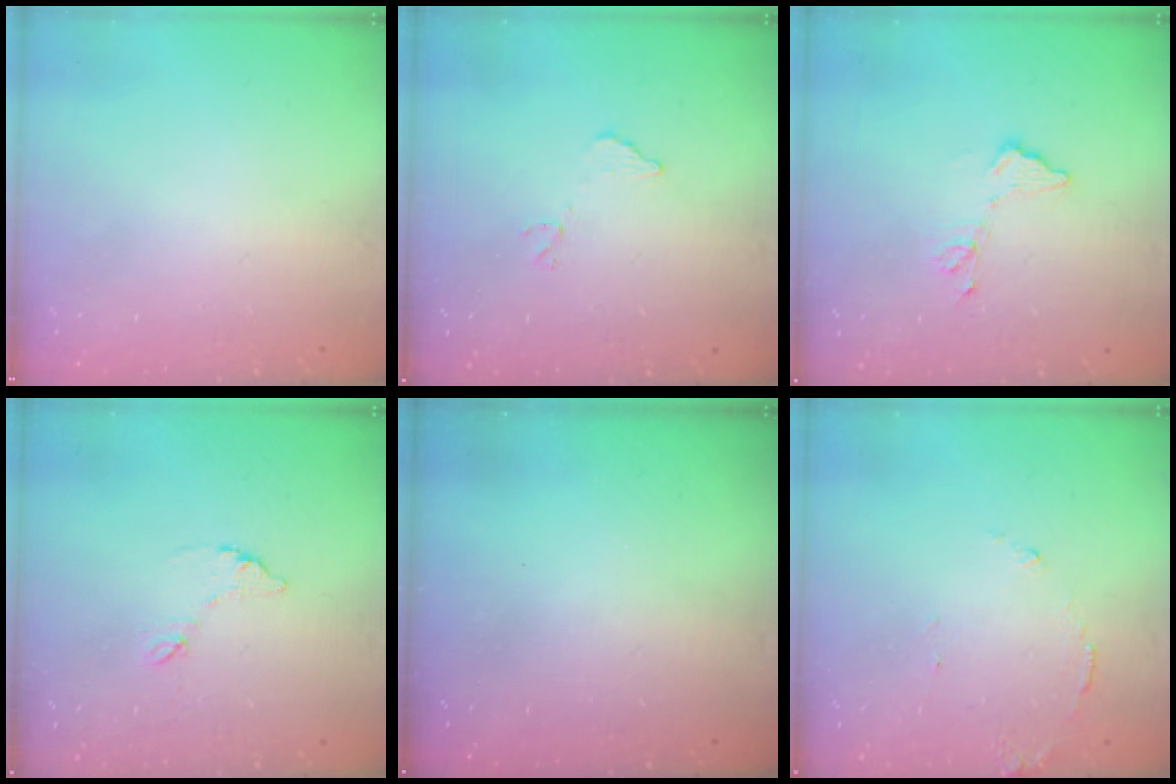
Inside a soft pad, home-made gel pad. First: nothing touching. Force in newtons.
{"total": 7.6, "press": 7.6, "slide": 0.3}
{"total": 8.0, "press": 8.0, "slide": 0.4}
{"total": 7.3, "press": 7.3, "slide": 0.4}
{"total": 3.1, "press": 3.1, "slide": 0.1}
{"total": 7.8, "press": 7.8, "slide": 0.5}